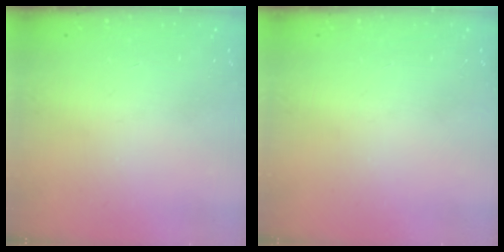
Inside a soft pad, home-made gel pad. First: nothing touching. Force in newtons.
{"total": 0.0}